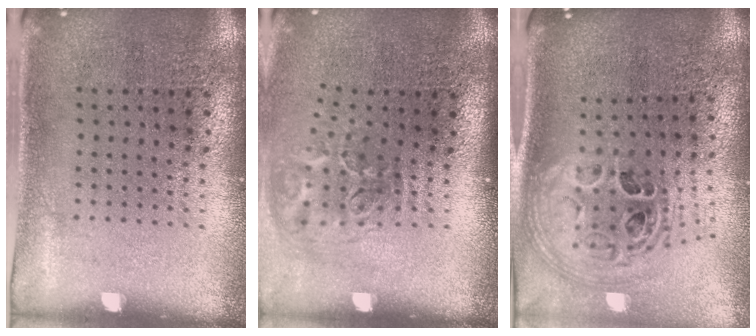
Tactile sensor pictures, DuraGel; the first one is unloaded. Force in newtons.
{"total": 2.0, "press": 1.3, "slide": 1.5}
{"total": 1.9, "press": 1.5, "slide": 1.1}